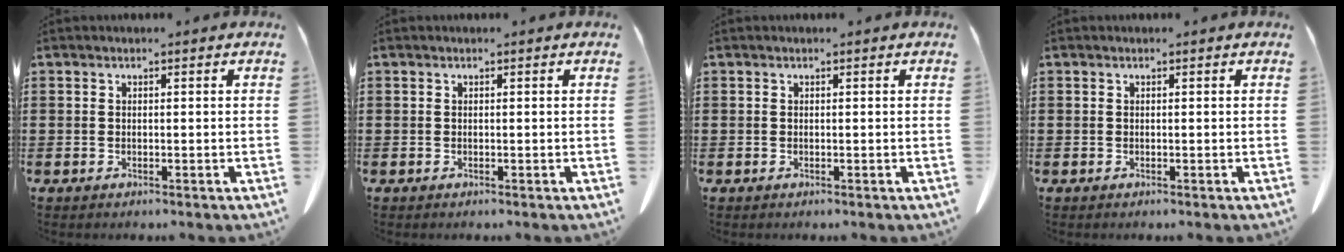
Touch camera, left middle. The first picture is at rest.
{"total": 0.0}
{"total": 0.0}
{"total": 0.0}